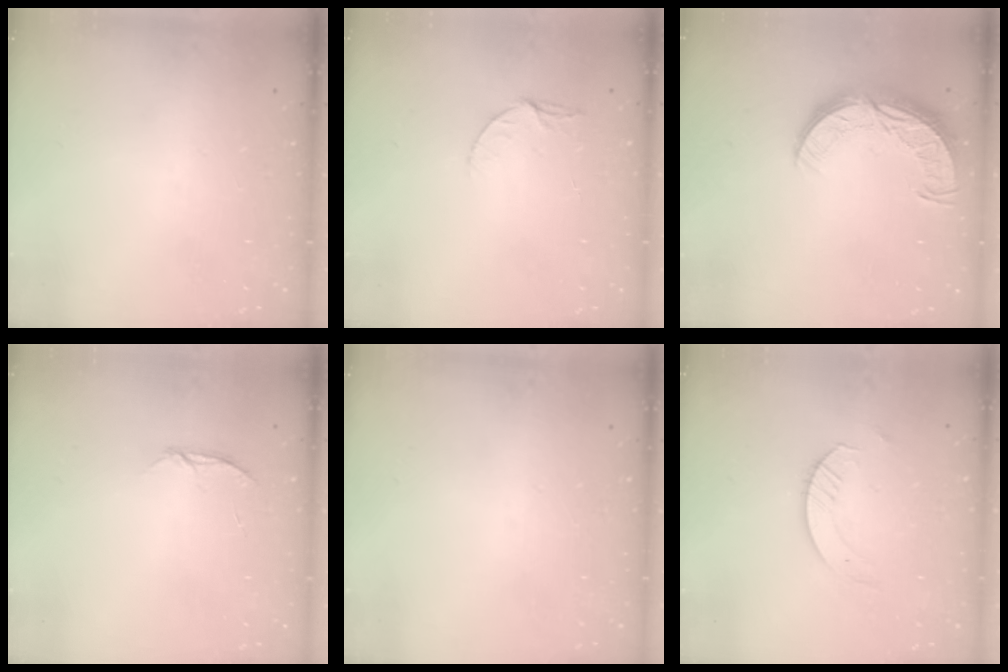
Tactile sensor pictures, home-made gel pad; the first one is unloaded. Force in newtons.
{"total": 5.2, "press": 5.1, "slide": 0.6}
{"total": 11.7, "press": 11.7, "slide": 0.9}
{"total": 3.1, "press": 3.0, "slide": 0.4}
{"total": 0.0}
{"total": 4.1, "press": 4.1, "slide": 0.4}